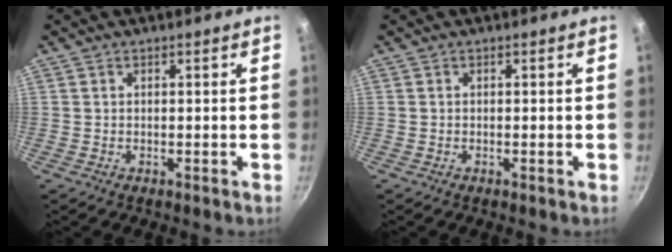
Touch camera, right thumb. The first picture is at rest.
{"total": 0.0}